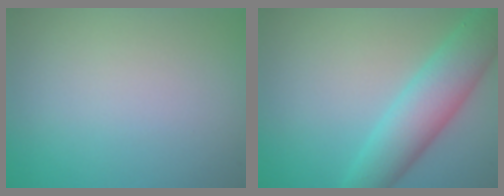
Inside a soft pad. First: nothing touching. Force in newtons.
{"total": 6.4, "press": 6.4, "slide": 0.0}